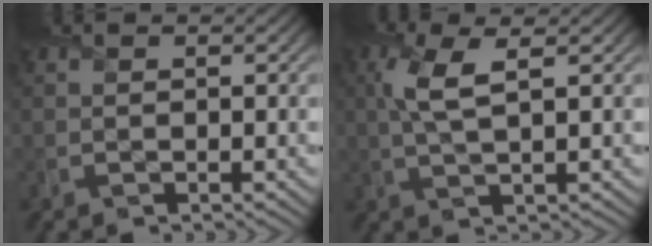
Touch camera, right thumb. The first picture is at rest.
{"total": 4.8, "force": [1.4, 1.3, 4.4], "torque": [-0.103, 0.011, 0.023]}